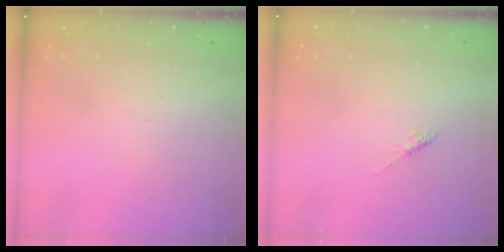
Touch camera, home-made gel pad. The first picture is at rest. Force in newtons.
{"total": 2.0, "press": 1.9, "slide": 0.4}